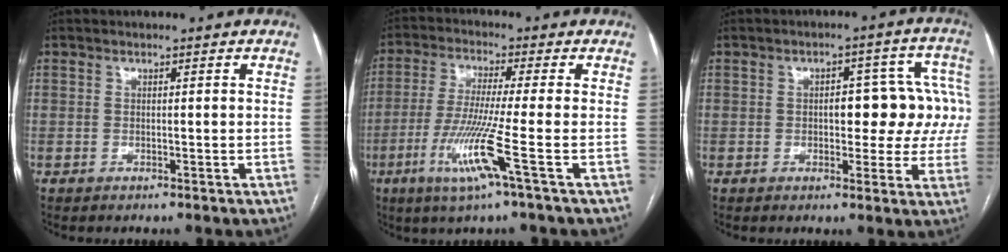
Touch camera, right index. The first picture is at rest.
{"total": 9.9, "force": [-3.8, -1.4, 9.0], "torque": [-0.182, -0.026, -0.081]}
{"total": 11.0, "force": [0.4, 5.2, 9.7], "torque": [-0.096, 0.042, 0.008]}